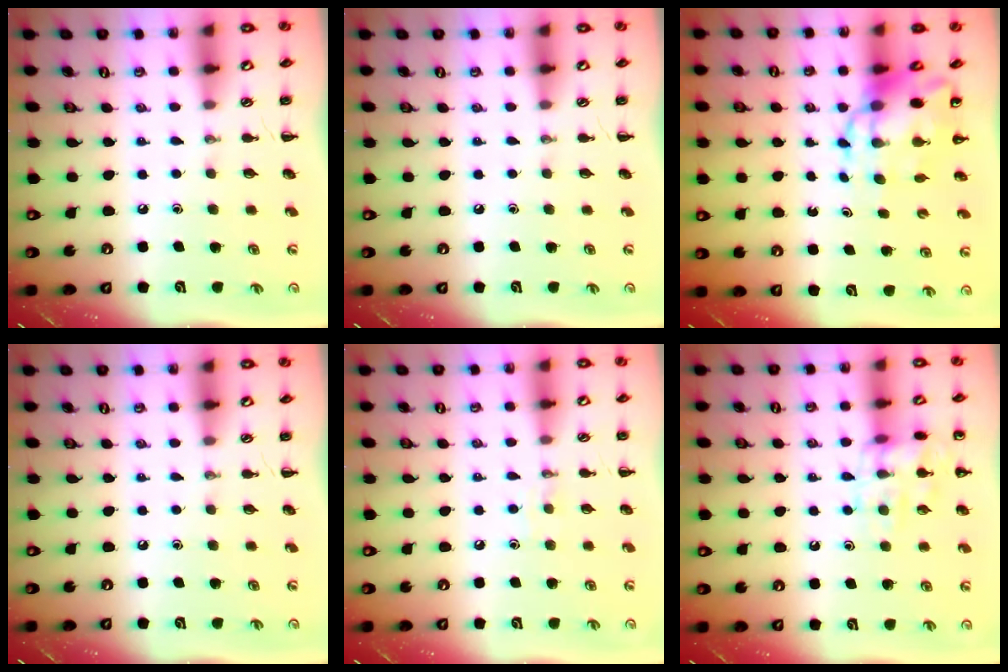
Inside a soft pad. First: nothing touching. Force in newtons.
{"total": 0.0}
{"total": 9.9, "press": 9.5, "slide": 2.8}
{"total": 0.0}
{"total": 3.2, "press": 3.1, "slide": 1.0}
{"total": 13.0, "press": 13.0, "slide": 0.9}